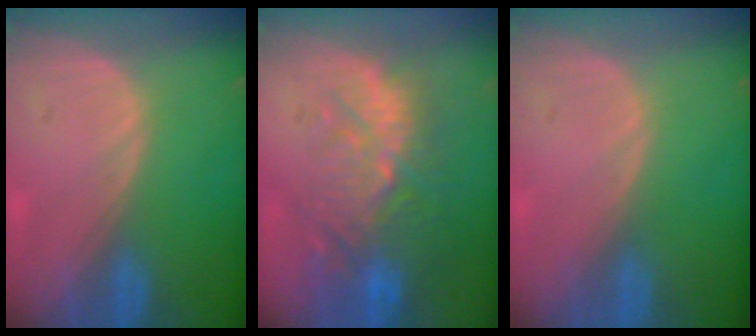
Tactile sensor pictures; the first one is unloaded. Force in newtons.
{"total": 11.2, "press": 9.9, "slide": 5.4}
{"total": 0.0}